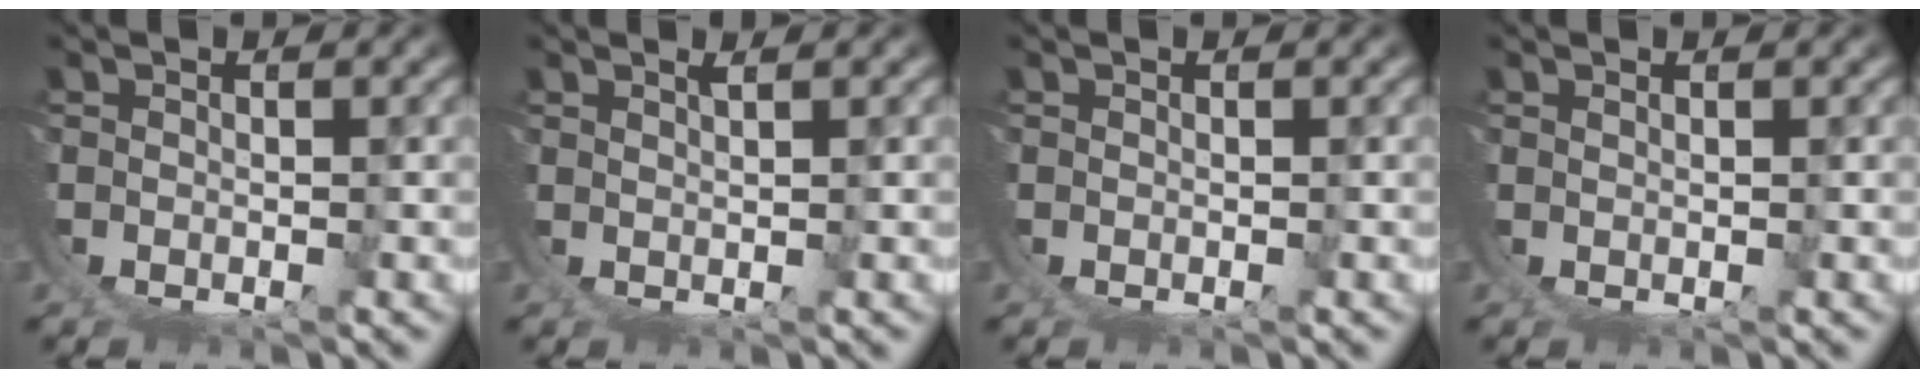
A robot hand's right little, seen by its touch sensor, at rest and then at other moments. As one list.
[{"total": 2.0, "force": [1.2, -1.5, 0.4], "torque": [0.000, 0.003, 0.024]}, {"total": 0.0}, {"total": 1.4, "force": [0.9, -1.1, 0.2], "torque": [0.005, 0.002, 0.018]}]